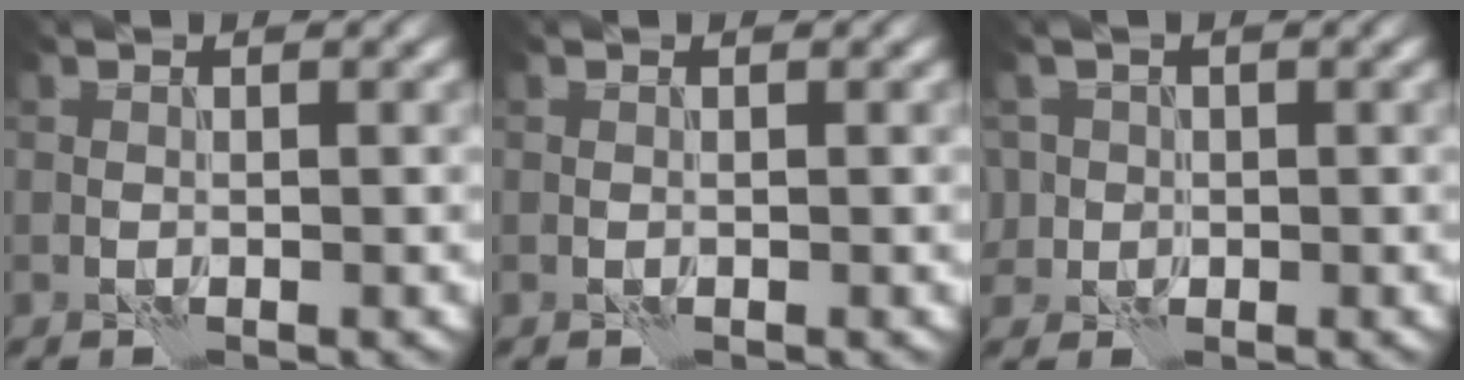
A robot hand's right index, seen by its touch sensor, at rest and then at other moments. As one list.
[{"total": 0.0}, {"total": 3.3, "force": [0.0, 3.2, 0.9], "torque": [-0.015, 0.021, -0.012]}]